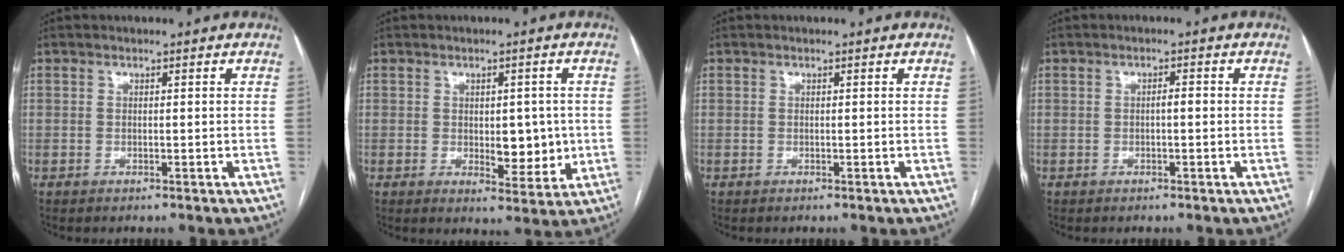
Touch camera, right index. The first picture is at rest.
{"total": 6.3, "force": [-0.1, 3.3, 5.4], "torque": [-0.064, -0.003, 0.009]}
{"total": 0.0}
{"total": 1.3, "force": [-0.2, 0.3, 1.2], "torque": [-0.020, 0.003, -0.002]}